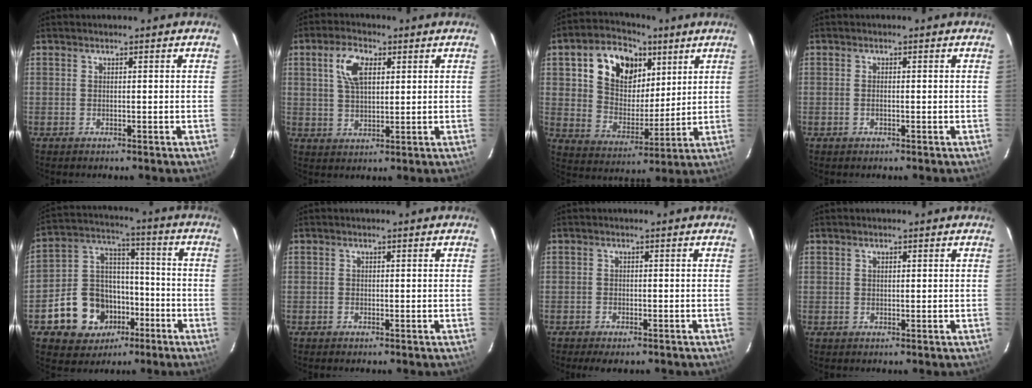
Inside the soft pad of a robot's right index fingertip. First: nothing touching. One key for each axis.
{"total": 6.8, "fx": 2.5, "fy": 3.5, "fz": 5.2, "tx": -0.101, "ty": 0.014, "tz": 0.047}
{"total": 15.6, "fx": 6.8, "fy": 10.8, "fz": 8.8, "tx": -0.182, "ty": 0.032, "tz": 0.127}
{"total": 0.8, "fx": -0.2, "fy": 0.3, "fz": 0.7, "tx": -0.017, "ty": 0.001, "tz": -0.005}
{"total": 14.3, "fx": -6.8, "fy": 11.5, "fz": 5.1, "tx": -0.123, "ty": 0.045, "tz": -0.087}
{"total": 0.5, "fx": -0.5, "fy": 0.2, "fz": 0.0, "tx": 0.000, "ty": -0.002, "tz": -0.012}
{"total": 4.4, "fx": -3.6, "fy": 1.4, "fz": 2.1, "tx": -0.047, "ty": -0.014, "tz": -0.054}
{"total": 0.7, "fx": 0.3, "fy": 0.5, "fz": 0.4, "tx": -0.007, "ty": 0.004, "tz": 0.005}